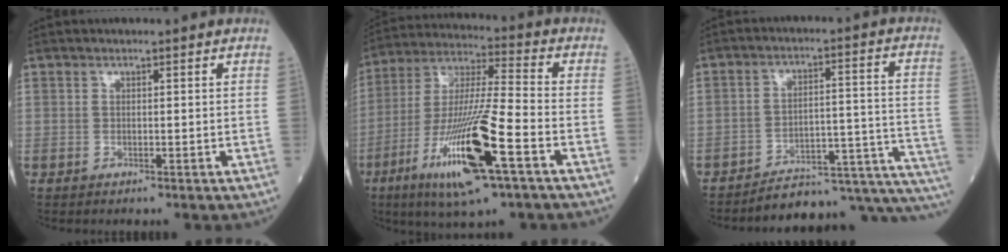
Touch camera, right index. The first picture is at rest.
{"total": 18.4, "force": [-8.0, 1.4, 16.5], "torque": [-0.348, -0.030, -0.147]}
{"total": 17.6, "force": [-16.8, 1.5, 5.1], "torque": [-0.005, 0.051, -0.222]}